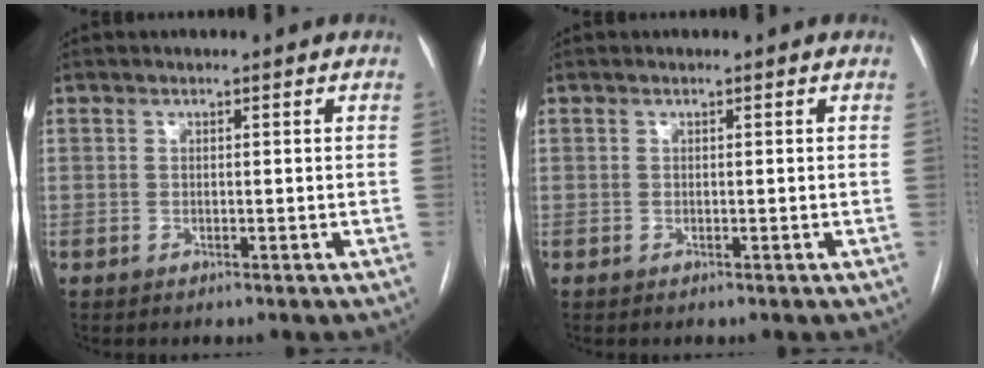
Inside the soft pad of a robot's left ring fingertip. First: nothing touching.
{"total": 0.0}